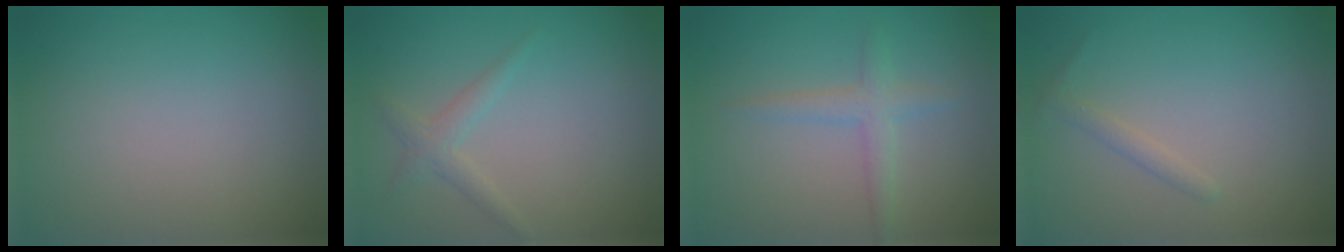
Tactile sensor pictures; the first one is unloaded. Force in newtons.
{"total": 1.6, "press": 1.6, "slide": 0.1}
{"total": 2.0, "press": 2.0, "slide": 0.1}
{"total": 1.1, "press": 1.1, "slide": 0.1}